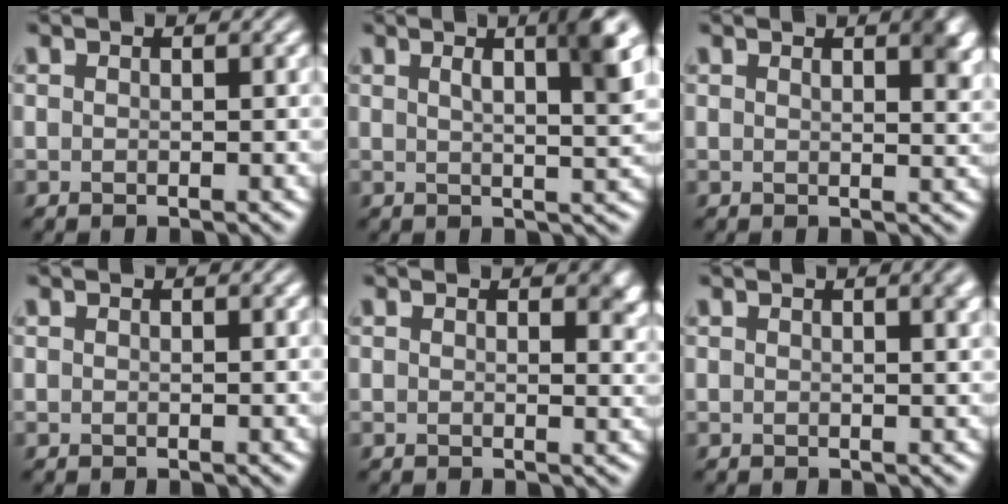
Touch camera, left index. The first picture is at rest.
{"total": 5.6, "force": [2.2, 1.4, 5.0], "torque": [-0.052, 0.009, 0.028]}
{"total": 2.9, "force": [1.6, 1.0, 2.2], "torque": [-0.019, 0.001, 0.023]}
{"total": 0.0}
{"total": 1.6, "force": [0.8, 0.8, 1.1], "torque": [-0.008, -0.006, 0.012]}
{"total": 1.9, "force": [0.9, 0.7, 1.6], "torque": [-0.009, 0.007, 0.010]}